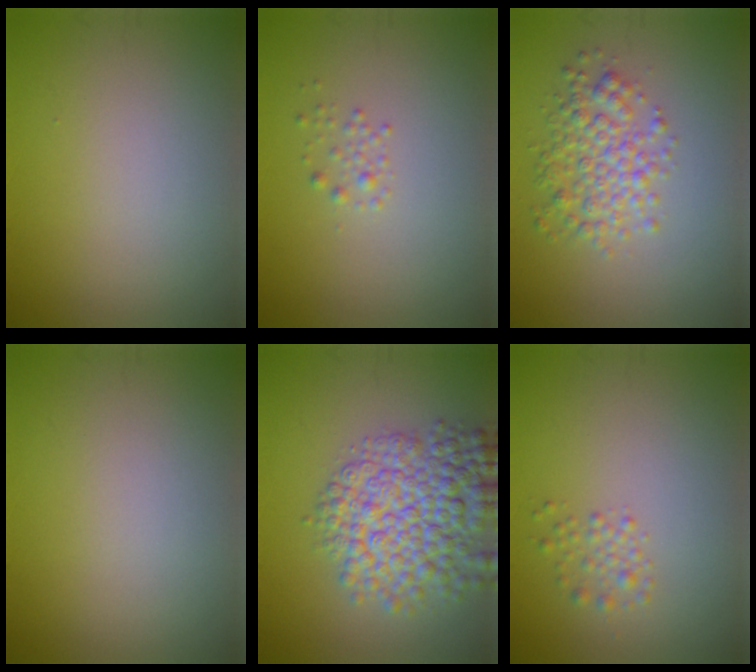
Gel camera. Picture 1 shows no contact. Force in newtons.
{"total": 0.9, "press": 0.9, "slide": 0.0}
{"total": 3.7, "press": 3.7, "slide": 0.0}
{"total": 0.0}
{"total": 8.0, "press": 8.0, "slide": 0.3}
{"total": 1.4, "press": 1.3, "slide": 0.1}